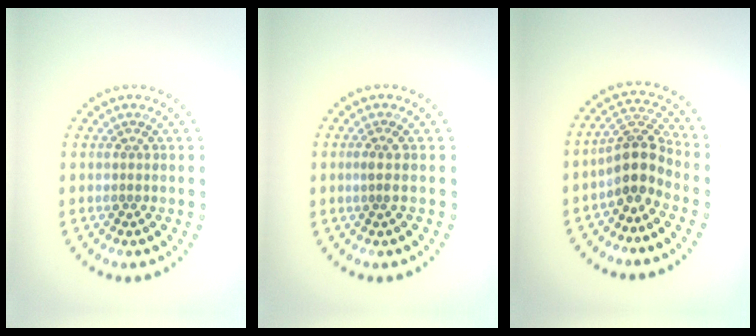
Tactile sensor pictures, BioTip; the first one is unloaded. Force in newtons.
{"total": 1.0, "press": 0.7, "slide": 0.7}
{"total": 4.0, "press": 3.1, "slide": 2.4}